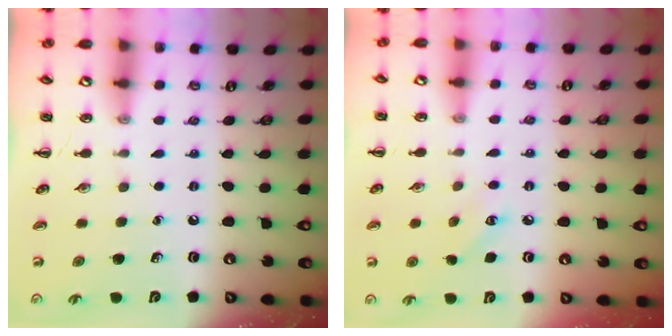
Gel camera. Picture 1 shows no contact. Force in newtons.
{"total": 4.7, "press": 4.5, "slide": 1.2}